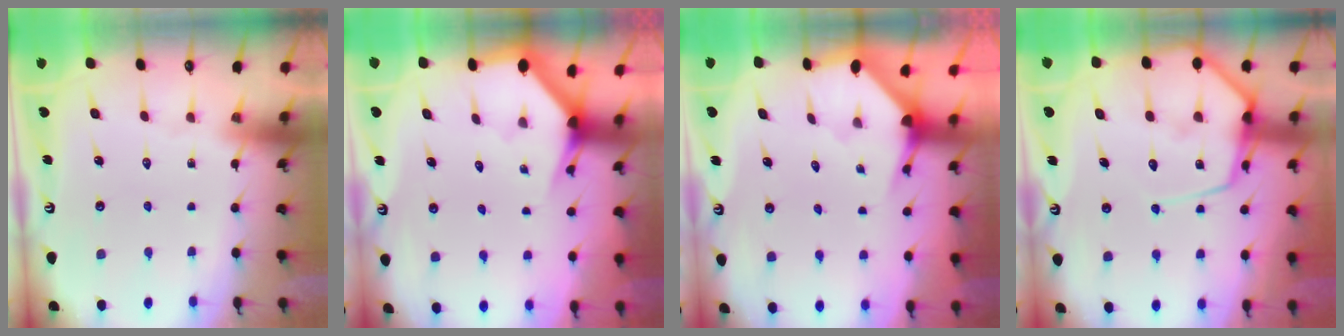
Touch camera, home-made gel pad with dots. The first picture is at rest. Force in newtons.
{"total": 2.7, "press": 2.7, "slide": 0.1}
{"total": 2.9, "press": 2.9, "slide": 0.3}
{"total": 13.8, "press": 13.7, "slide": 1.3}